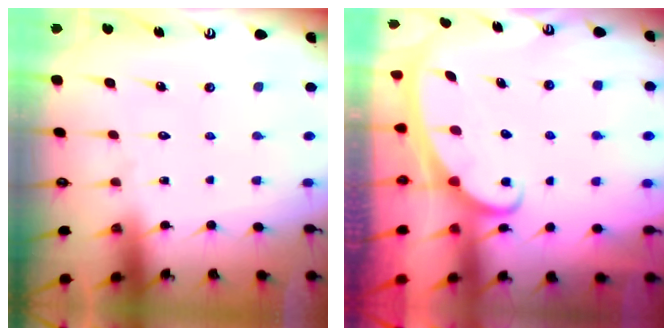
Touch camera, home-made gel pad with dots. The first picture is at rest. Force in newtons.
{"total": 2.4, "press": 2.3, "slide": 0.4}